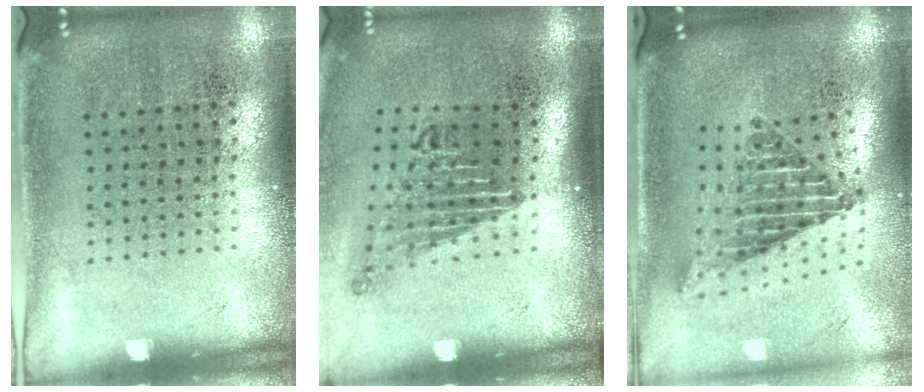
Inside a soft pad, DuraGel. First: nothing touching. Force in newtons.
{"total": 1.7, "press": 1.2, "slide": 1.3}
{"total": 2.4, "press": 1.7, "slide": 1.7}